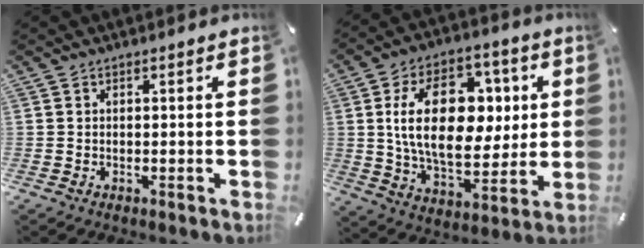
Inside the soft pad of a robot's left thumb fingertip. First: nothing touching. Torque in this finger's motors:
{"motor_torque": [1.01, 0.92, 2.22, -0.55, 0.71]}